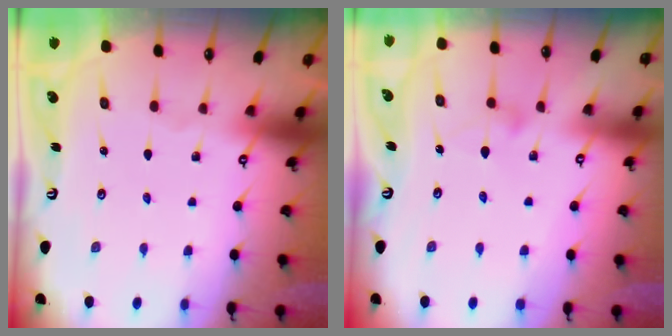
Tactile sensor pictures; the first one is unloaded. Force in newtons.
{"total": 8.6, "press": 8.6, "slide": 0.5}